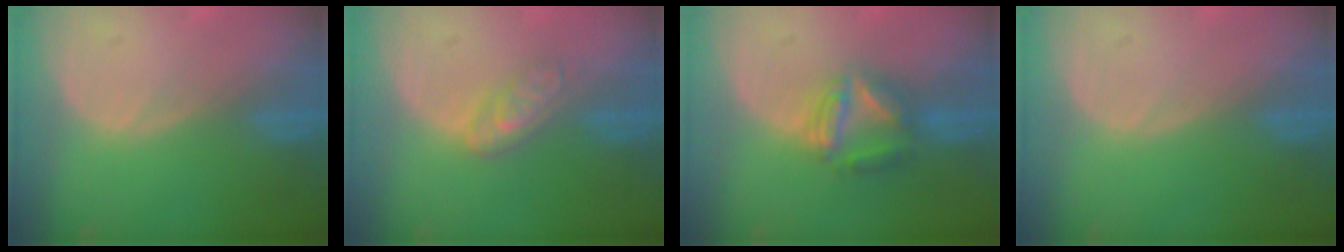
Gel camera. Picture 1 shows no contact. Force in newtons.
{"total": 4.6, "press": 4.0, "slide": 2.2}
{"total": 6.2, "press": 6.0, "slide": 1.5}
{"total": 0.0}